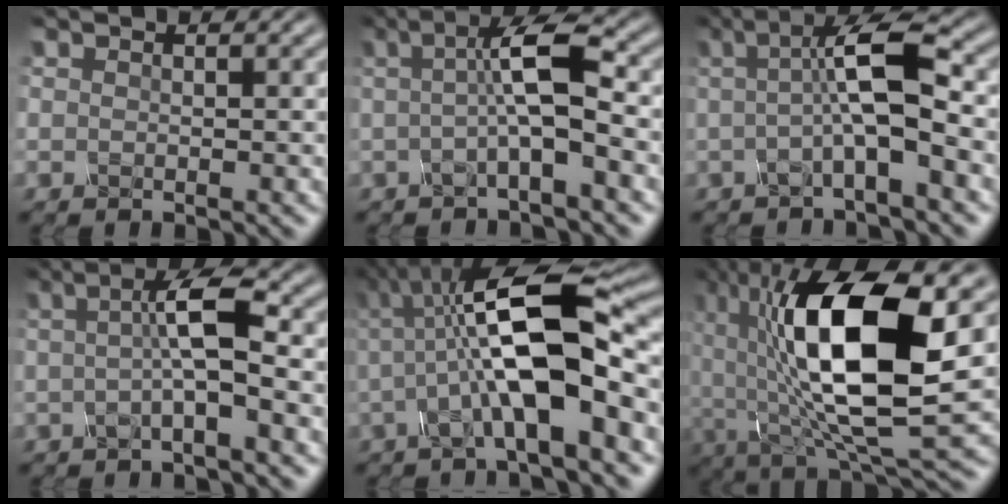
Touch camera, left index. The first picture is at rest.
{"total": 5.3, "force": [-0.2, 0.9, 5.2], "torque": [-0.091, 0.009, -0.011]}
{"total": 6.1, "force": [-0.3, 1.2, 5.9], "torque": [-0.102, 0.013, -0.013]}
{"total": 4.5, "force": [-0.2, 0.7, 4.4], "torque": [-0.077, 0.004, -0.007]}
{"total": 10.9, "force": [0.0, 2.9, 10.5], "torque": [-0.180, 0.015, -0.006]}
{"total": 14.3, "force": [1.2, 5.7, 13.0], "torque": [-0.225, -0.007, 0.021]}